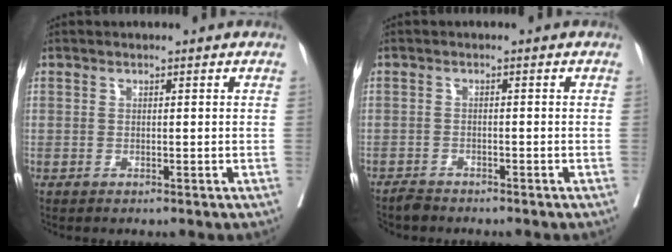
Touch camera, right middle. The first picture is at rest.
{"total": 1.9, "force": [-1.9, 0.4, -0.1], "torque": [0.001, -0.006, -0.034]}